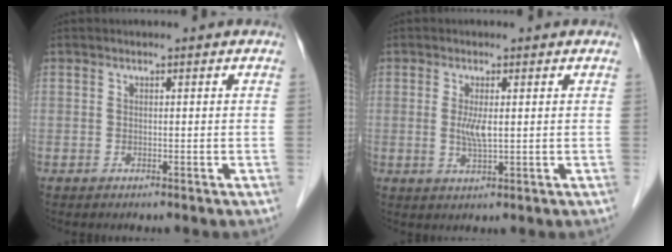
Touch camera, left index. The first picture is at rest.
{"total": 3.0, "force": [0.3, 0.6, 3.0], "torque": [-0.066, -0.005, 0.006]}